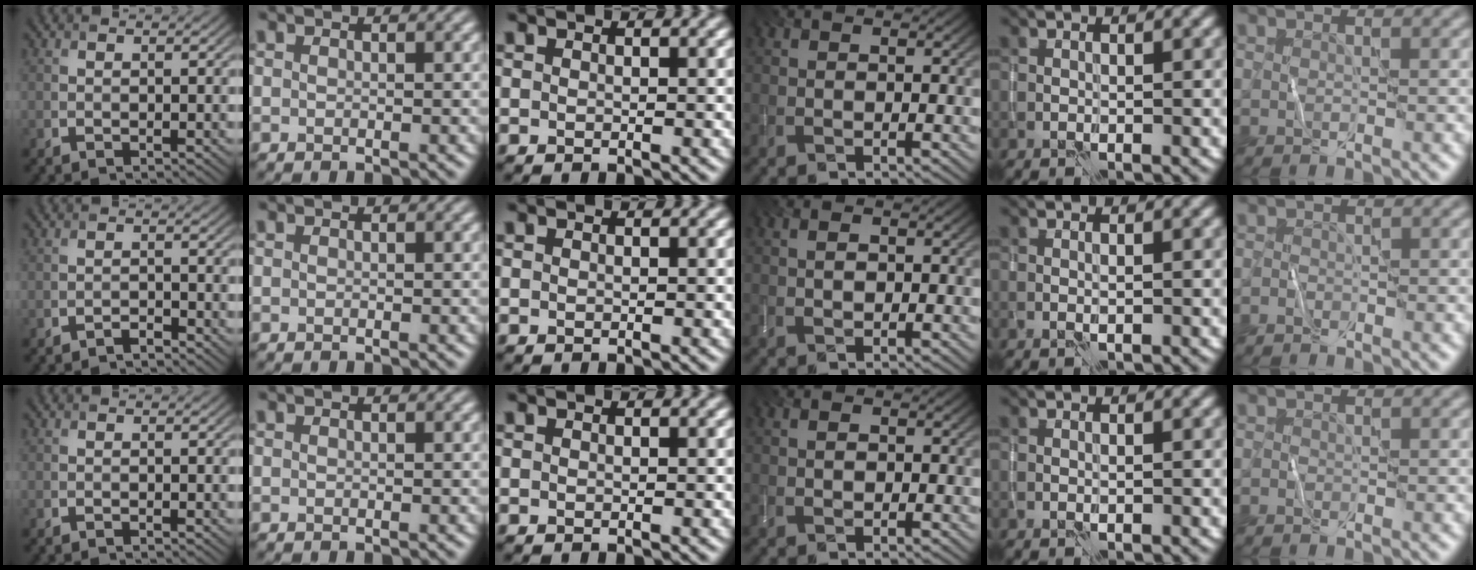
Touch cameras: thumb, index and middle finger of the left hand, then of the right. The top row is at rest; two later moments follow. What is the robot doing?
{"motion": "wipe", "object": "whiteboard"}